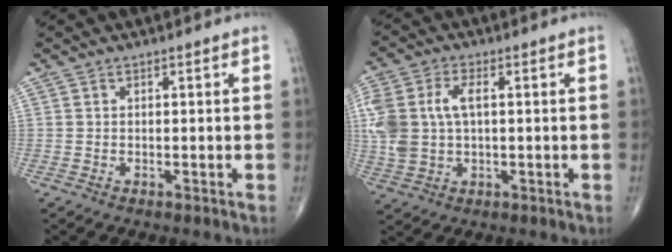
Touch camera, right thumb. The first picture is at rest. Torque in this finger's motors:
{"motor_torque": [1.07, 1.04, 1.32, 0.14, 0.09]}